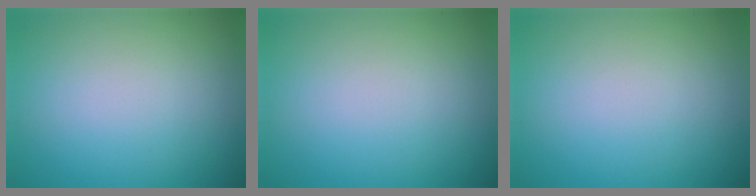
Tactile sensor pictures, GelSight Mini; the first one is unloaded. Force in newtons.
{"total": 0.0}
{"total": 0.0}